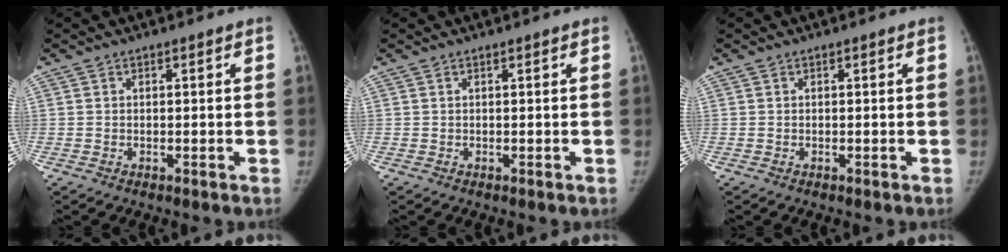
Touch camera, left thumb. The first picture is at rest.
{"total": 0.0}
{"total": 0.0}